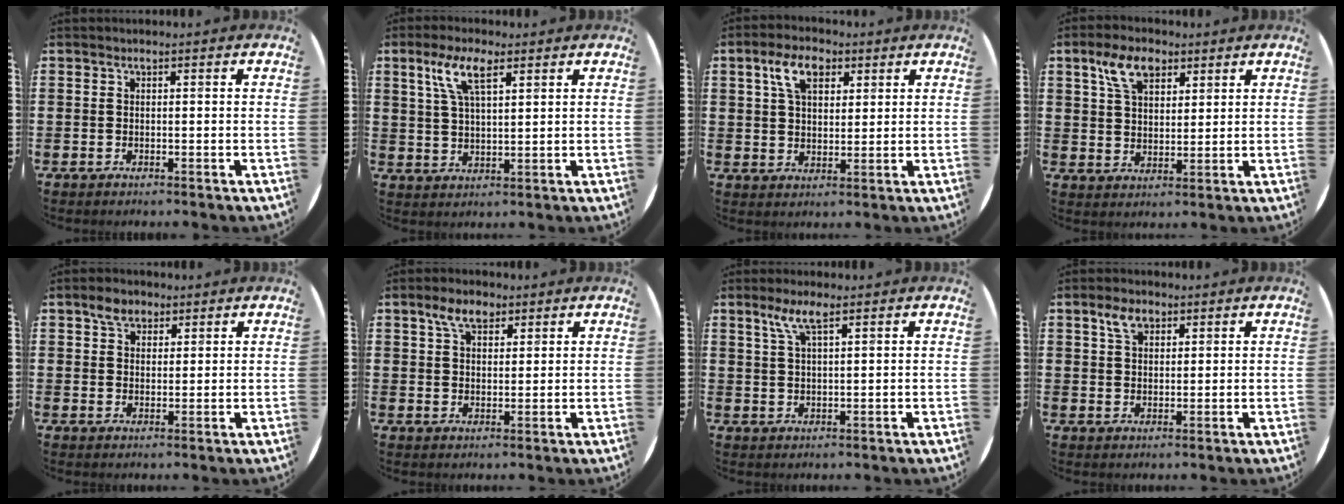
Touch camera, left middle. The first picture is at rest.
{"total": 6.2, "force": [3.6, 2.0, 4.6], "torque": [-0.102, 0.011, 0.063]}
{"total": 6.0, "force": [3.3, 3.3, 3.8], "torque": [-0.071, 0.008, 0.055]}
{"total": 6.5, "force": [3.9, 3.6, 3.7], "torque": [-0.069, 0.006, 0.070]}
{"total": 3.1, "force": [2.3, 1.9, 0.9], "torque": [-0.006, 0.002, 0.041]}
{"total": 4.7, "force": [3.2, 2.4, 2.5], "torque": [-0.040, 0.003, 0.054]}
{"total": 4.0, "force": [2.6, 0.8, 3.0], "torque": [-0.066, 0.007, 0.044]}
{"total": 3.4, "force": [2.2, 1.9, 1.7], "torque": [-0.030, 0.002, 0.040]}